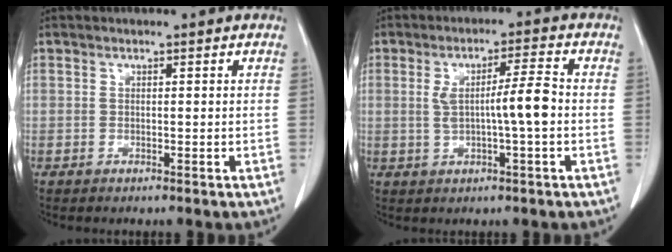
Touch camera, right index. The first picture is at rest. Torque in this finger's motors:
{"motor_torque": [0.62, -0.12, 0.25, 0.07]}